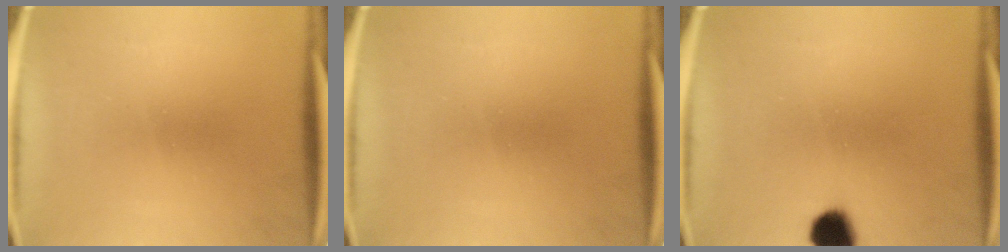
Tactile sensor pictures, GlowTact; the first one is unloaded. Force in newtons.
{"total": 0.0}
{"total": 7.1}